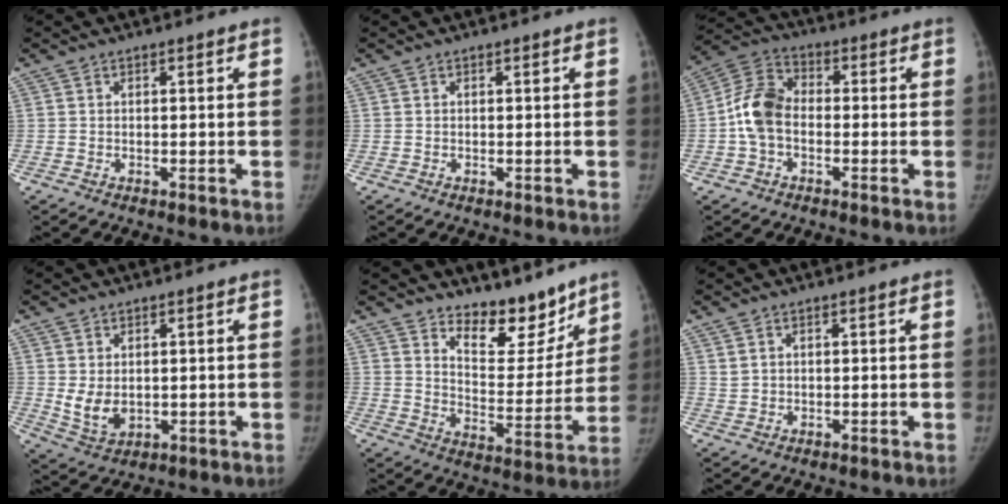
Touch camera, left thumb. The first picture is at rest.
{"total": 0.0}
{"total": 9.1, "force": [-1.3, 6.3, 6.5], "torque": [-0.123, 0.029, -0.039]}
{"total": 5.4, "force": [0.5, 3.9, 3.7], "torque": [-0.058, -0.017, 0.026]}
{"total": 12.6, "force": [10.2, 5.4, 5.0], "torque": [-0.025, -0.090, 0.167]}
{"total": 1.4, "force": [0.7, 1.1, 0.6], "torque": [-0.006, -0.003, 0.016]}